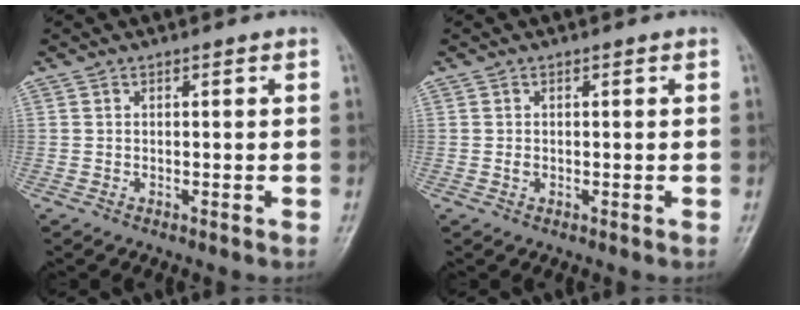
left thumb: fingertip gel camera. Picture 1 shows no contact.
{"total": 1.0, "force": [-0.1, 0.8, 0.6], "torque": [-0.006, 0.002, -0.003]}